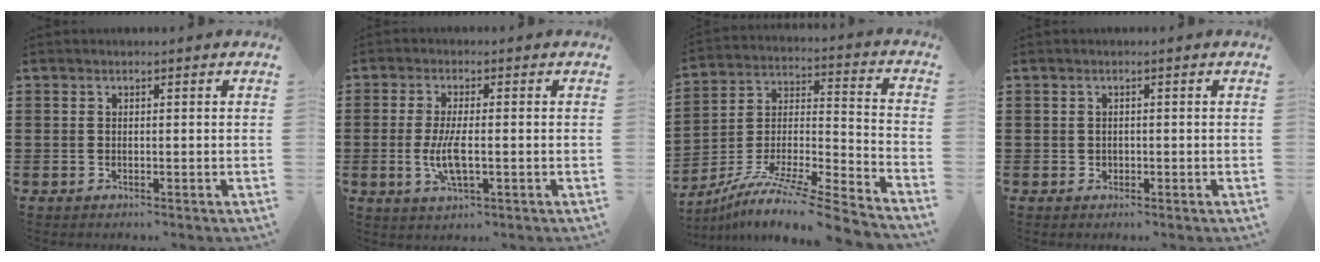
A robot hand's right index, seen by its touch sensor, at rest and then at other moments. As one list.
[{"total": 5.6, "force": [-1.0, 1.6, 5.3], "torque": [-0.119, -0.008, -0.025]}, {"total": 9.9, "force": [-8.3, 0.3, 5.4], "torque": [-0.089, 0.004, -0.165]}, {"total": 0.6, "force": [0.0, 0.6, 0.2], "torque": [-0.005, 0.004, -0.001]}]